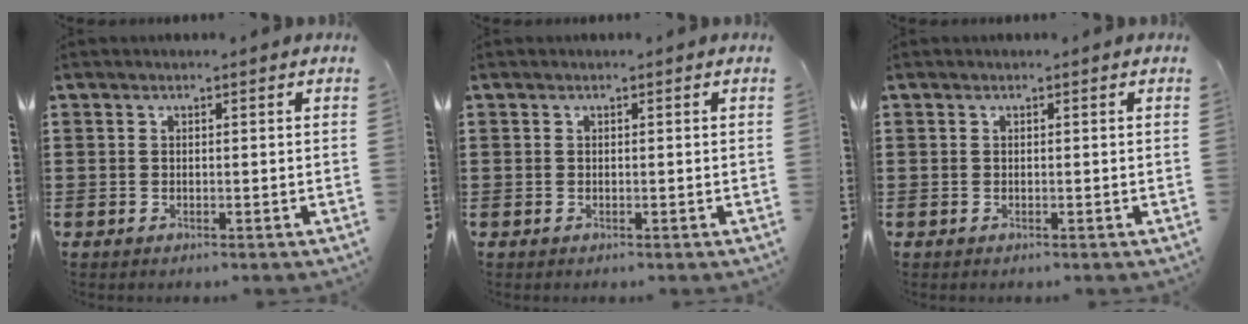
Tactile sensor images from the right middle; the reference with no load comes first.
{"total": 0.0}
{"total": 0.0}